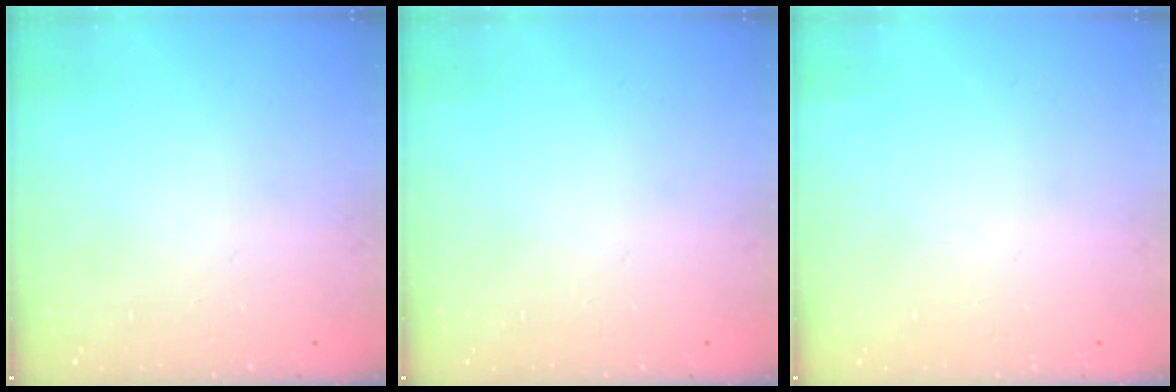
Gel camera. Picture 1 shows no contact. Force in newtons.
{"total": 0.0}
{"total": 0.0}